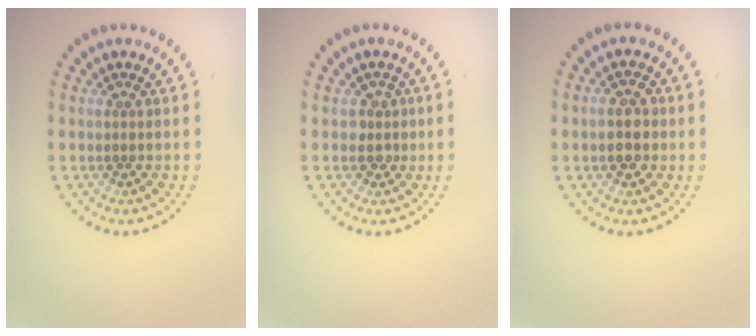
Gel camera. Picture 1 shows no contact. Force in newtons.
{"total": 1.5, "press": 1.2, "slide": 0.8}
{"total": 2.4, "press": 2.4, "slide": 0.2}